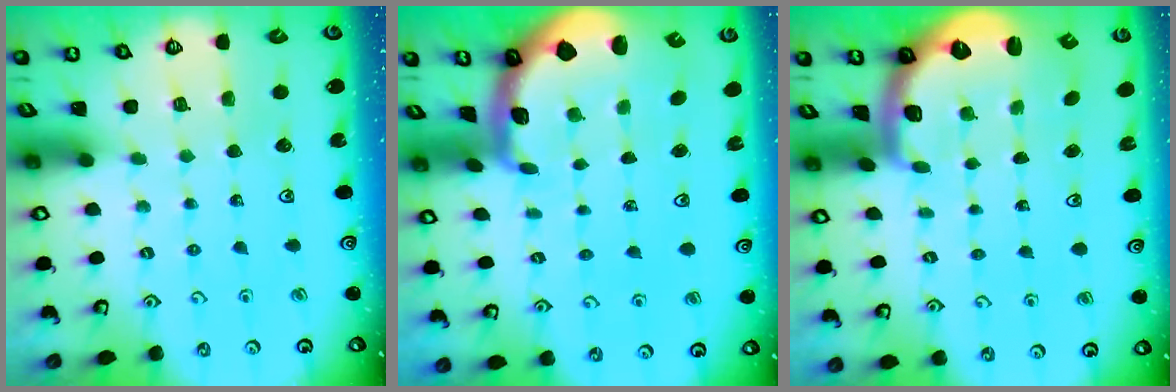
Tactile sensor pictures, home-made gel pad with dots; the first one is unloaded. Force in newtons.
{"total": 1.8, "press": 1.7, "slide": 0.4}
{"total": 2.1, "press": 1.9, "slide": 0.9}